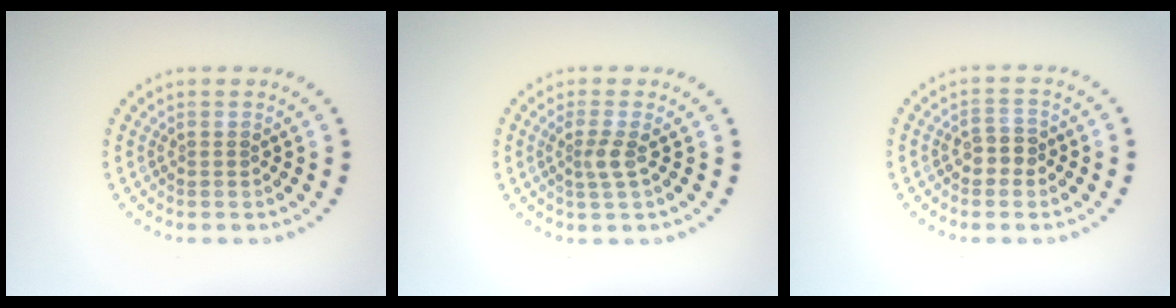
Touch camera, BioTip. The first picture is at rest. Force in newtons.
{"total": 1.7, "press": 1.2, "slide": 1.2}
{"total": 1.9, "press": 1.8, "slide": 0.6}